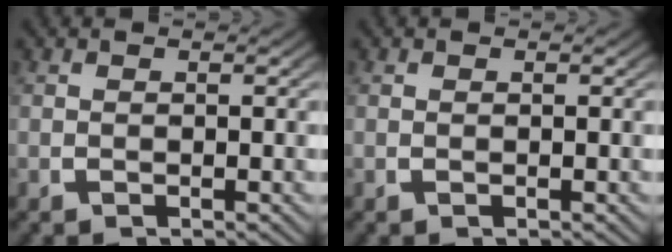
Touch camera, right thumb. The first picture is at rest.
{"total": 0.0}